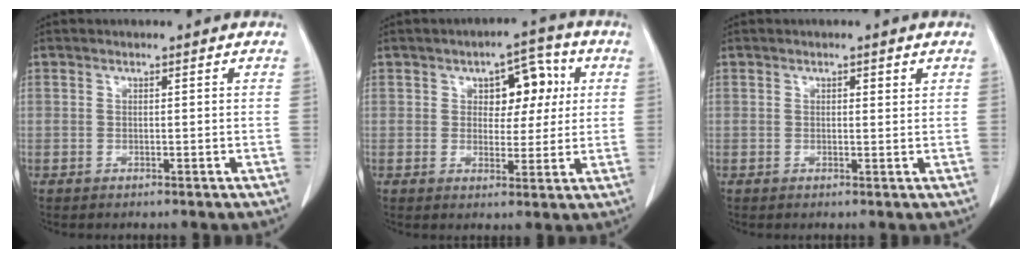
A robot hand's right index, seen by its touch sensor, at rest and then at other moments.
{"total": 6.9, "force": [1.9, 4.0, 5.3], "torque": [-0.063, 0.023, 0.030]}
{"total": 1.0, "force": [0.6, 0.3, 0.7], "torque": [-0.011, -0.001, 0.007]}